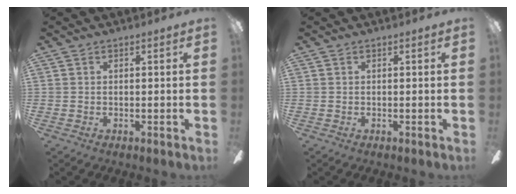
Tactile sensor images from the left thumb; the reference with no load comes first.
{"total": 0.0}